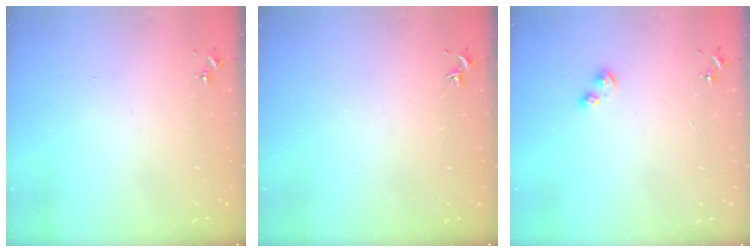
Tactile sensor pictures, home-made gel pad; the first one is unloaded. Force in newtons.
{"total": 0.0}
{"total": 3.7, "press": 3.7, "slide": 0.4}